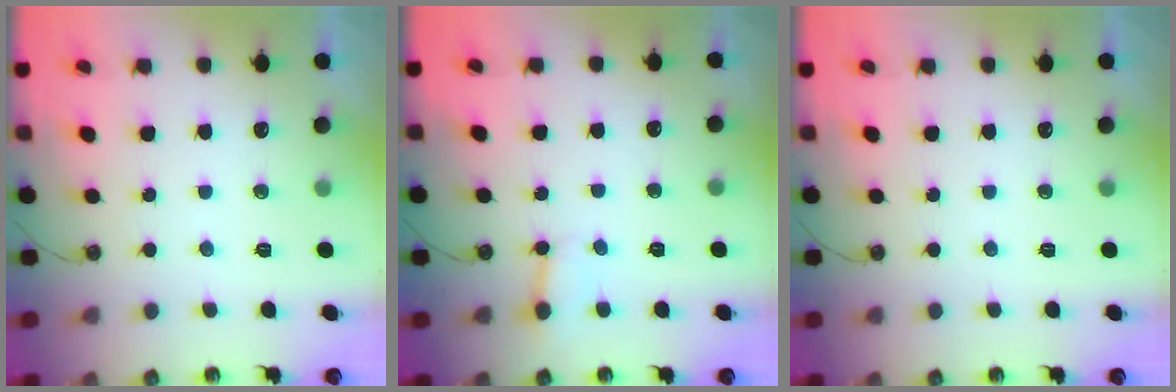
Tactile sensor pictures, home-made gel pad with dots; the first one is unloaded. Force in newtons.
{"total": 2.6, "press": 2.6, "slide": 0.1}
{"total": 0.0}